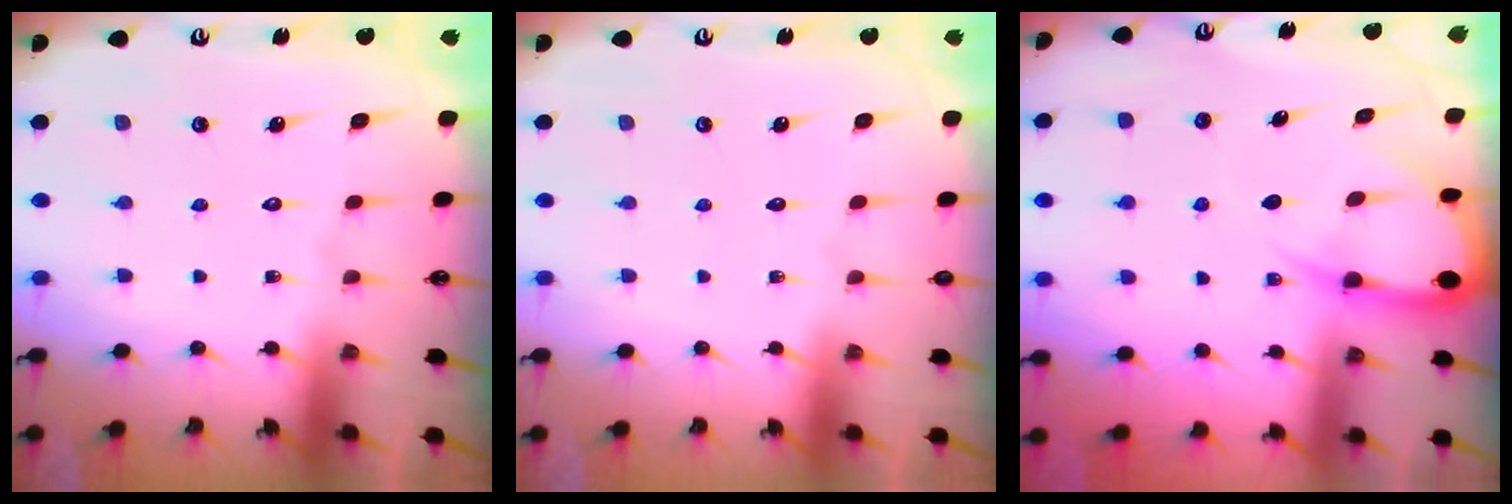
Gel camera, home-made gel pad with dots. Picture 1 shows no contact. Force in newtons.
{"total": 0.0}
{"total": 6.6, "press": 6.6, "slide": 0.8}